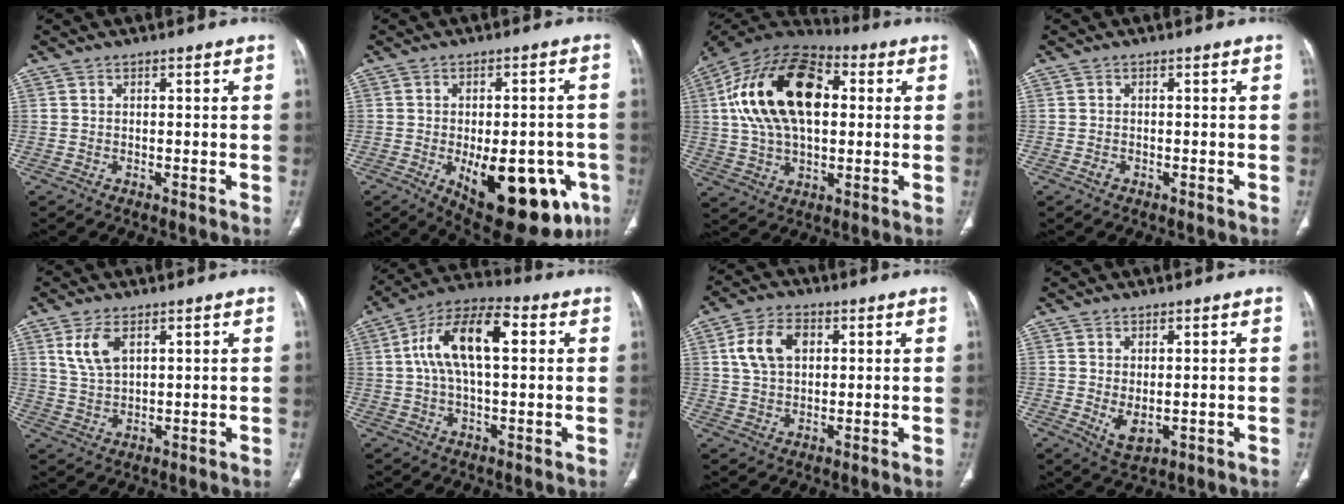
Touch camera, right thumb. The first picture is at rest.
{"total": 22.0, "force": [-7.7, 10.2, 17.8], "torque": [-0.179, 0.004, -0.081]}
{"total": 23.0, "force": [4.1, 13.5, 18.2], "torque": [-0.320, 0.018, 0.063]}
{"total": 0.8, "force": [-0.4, 0.6, 0.4], "torque": [-0.009, 0.002, -0.007]}
{"total": 5.9, "force": [2.8, 2.9, 4.3], "torque": [-0.086, -0.009, 0.067]}
{"total": 14.2, "force": [2.9, 6.5, 12.3], "torque": [-0.225, 0.031, 0.046]}
{"total": 8.4, "force": [2.4, 5.6, 5.8], "torque": [-0.104, 0.005, 0.044]}
{"total": 4.2, "force": [-0.3, 2.2, 3.6], "torque": [-0.056, -0.010, 0.010]}